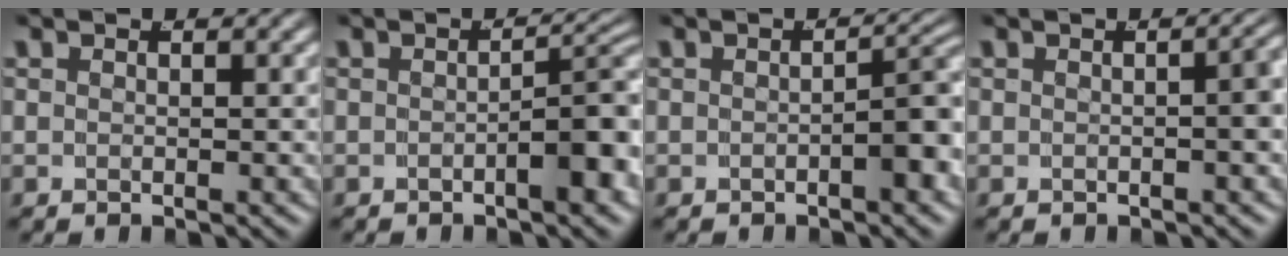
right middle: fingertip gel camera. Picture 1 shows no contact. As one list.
[{"total": 4.8, "force": [-1.8, 1.4, 4.2], "torque": [-0.038, 0.004, -0.029]}, {"total": 3.5, "force": [-1.4, 1.0, 3.0], "torque": [-0.025, 0.005, -0.023]}, {"total": 2.3, "force": [-0.4, 0.4, 2.2], "torque": [-0.019, 0.009, -0.008]}]